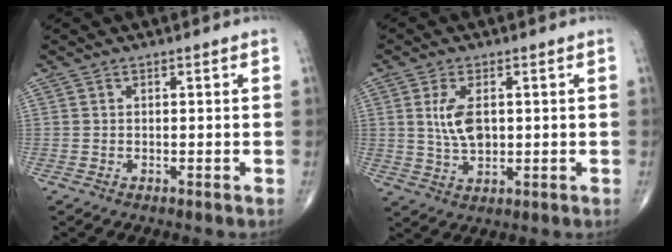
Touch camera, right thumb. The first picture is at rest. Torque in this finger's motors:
{"motor_torque": [-0.51, 0.77, 0.81, 0.28, 0.10]}